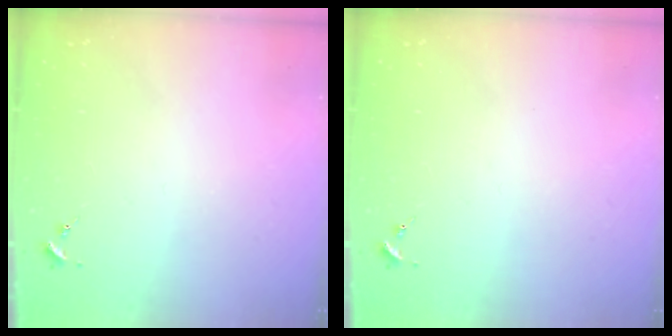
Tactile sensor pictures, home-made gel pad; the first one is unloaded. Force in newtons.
{"total": 0.0}